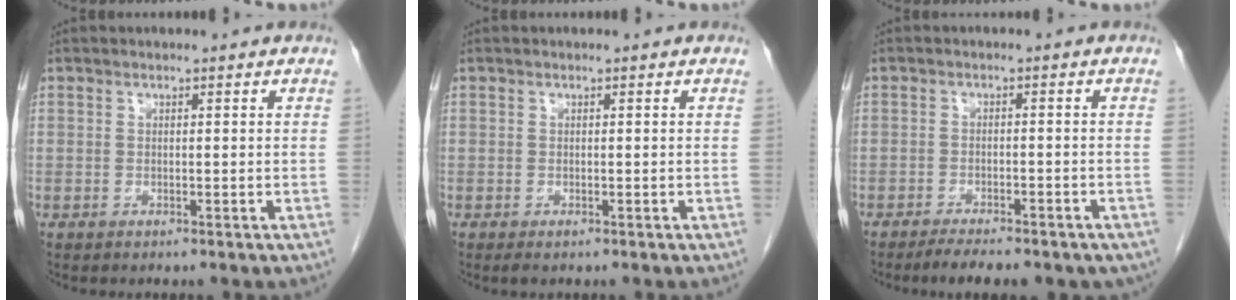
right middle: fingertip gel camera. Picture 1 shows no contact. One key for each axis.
{"total": 0.6, "fx": -0.4, "fy": 0.2, "fz": 0.5, "tx": -0.008, "ty": -0.002, "tz": -0.004}
{"total": 9.3, "fx": -7.5, "fy": 2.7, "fz": 4.8, "tx": -0.059, "ty": 0.002, "tz": -0.098}